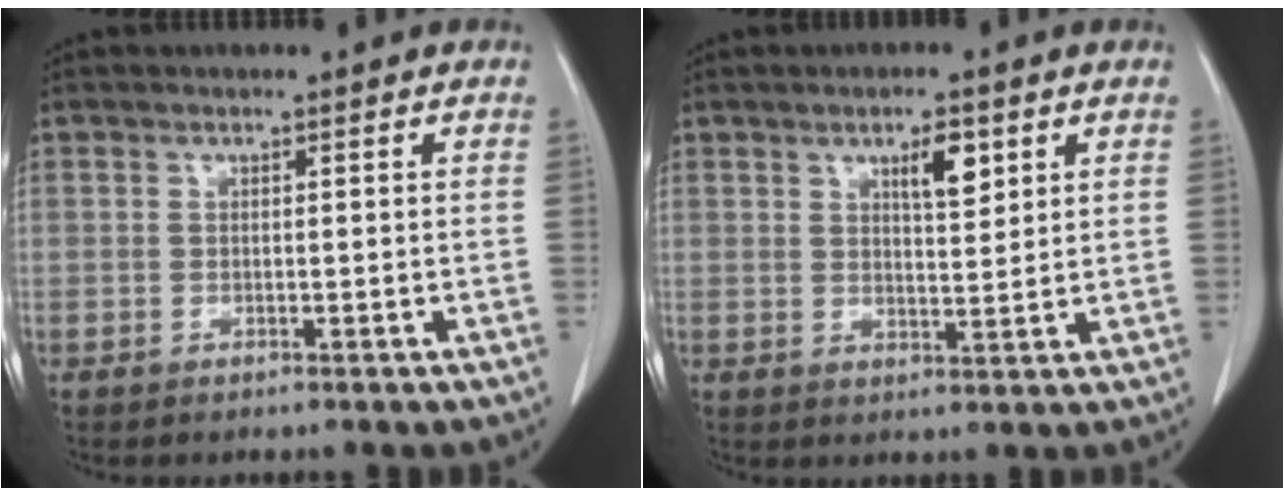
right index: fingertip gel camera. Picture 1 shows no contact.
{"total": 4.8, "force": [2.4, 1.4, 3.9], "torque": [-0.064, -0.001, 0.042]}